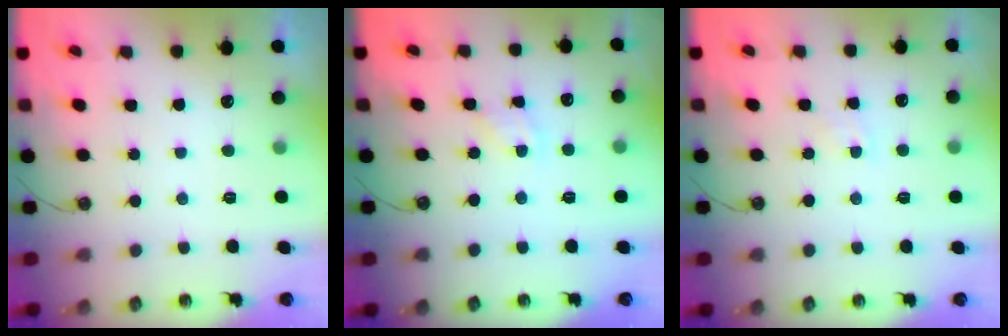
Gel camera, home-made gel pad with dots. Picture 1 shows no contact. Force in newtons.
{"total": 2.7, "press": 2.6, "slide": 0.4}
{"total": 4.5, "press": 4.5, "slide": 0.6}